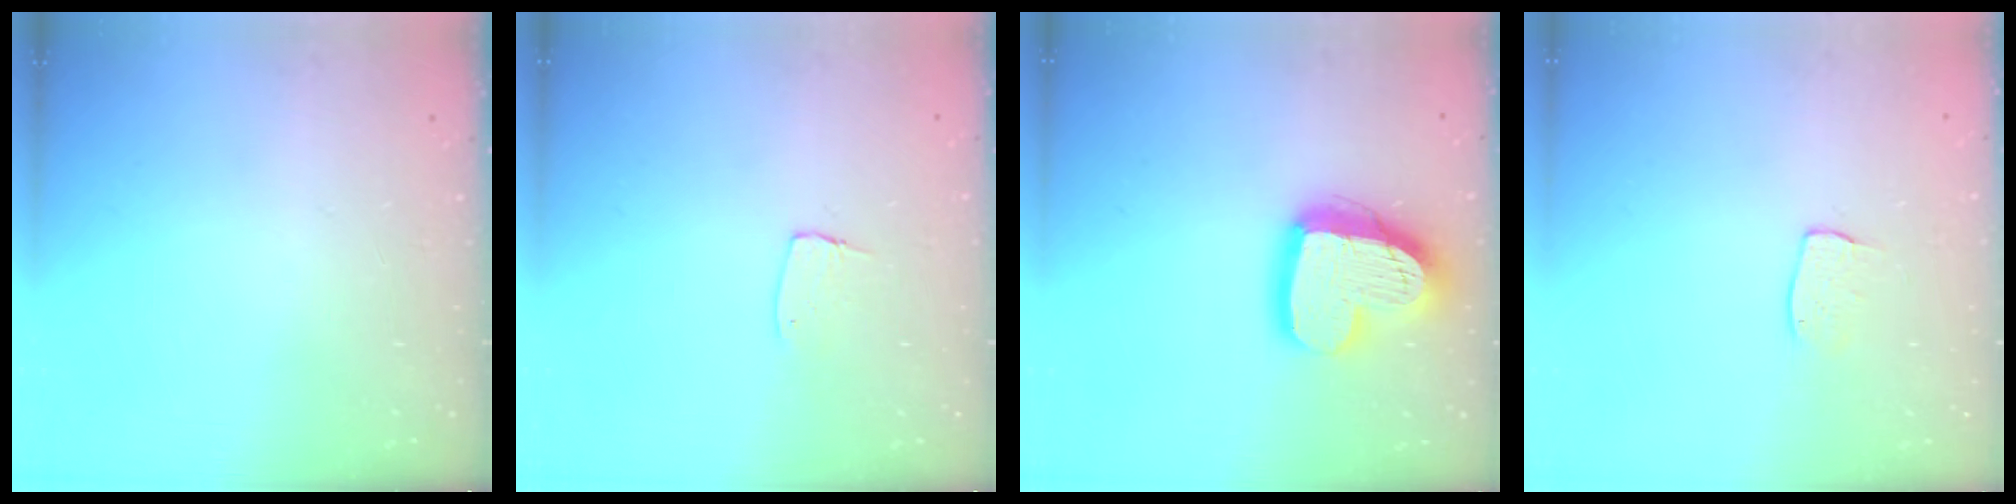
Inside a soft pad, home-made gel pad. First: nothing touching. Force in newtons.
{"total": 4.6, "press": 4.6, "slide": 0.3}
{"total": 17.4, "press": 17.3, "slide": 1.5}
{"total": 5.0, "press": 5.0, "slide": 0.3}